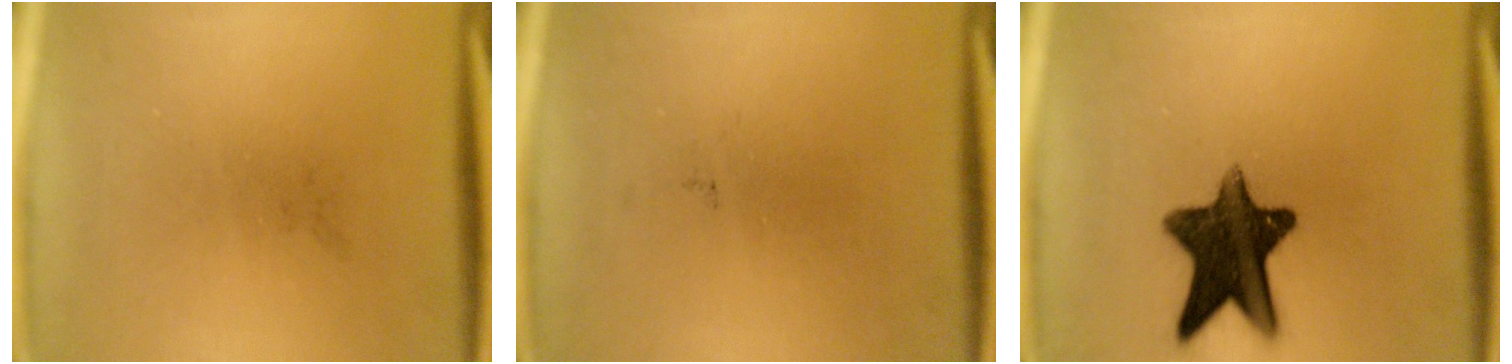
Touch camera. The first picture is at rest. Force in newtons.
{"total": 0.0}
{"total": 13.2}